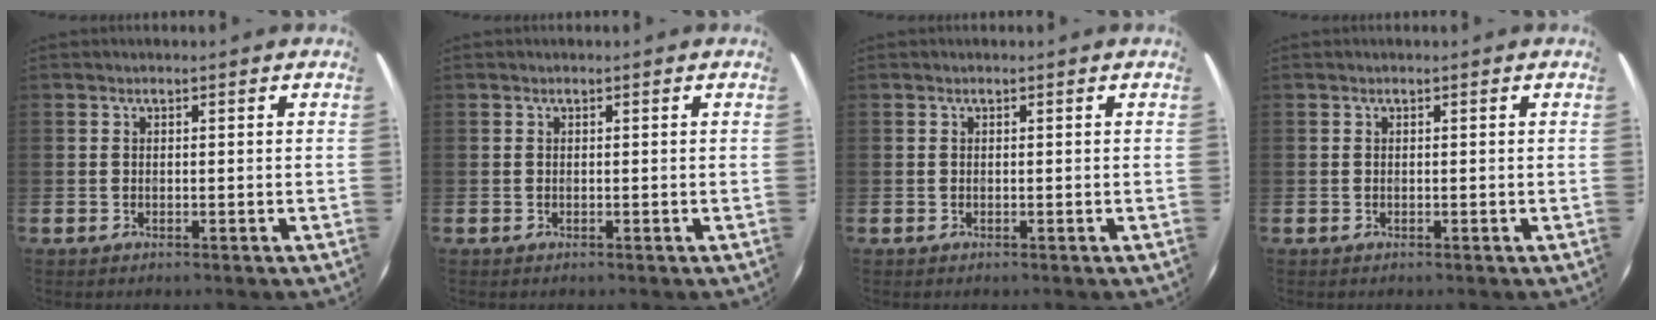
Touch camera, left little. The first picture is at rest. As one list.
[{"total": 0.0}, {"total": 0.0}, {"total": 0.0}]